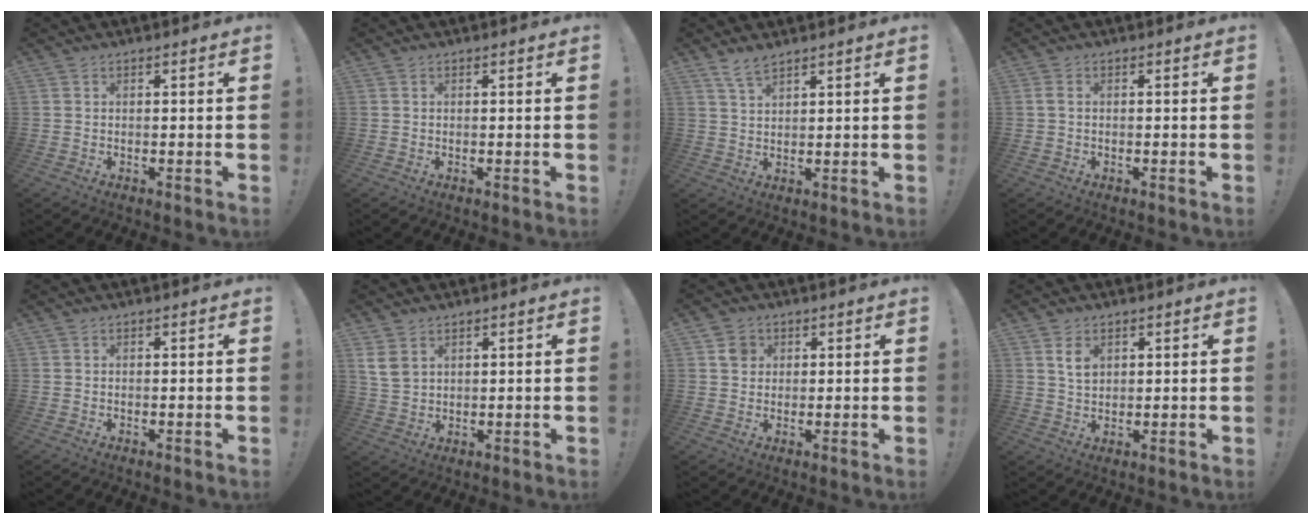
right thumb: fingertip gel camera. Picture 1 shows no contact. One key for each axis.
{"total": 0.0}
{"total": 4.5, "fx": 3.5, "fy": 1.2, "fz": 2.4, "tx": -0.049, "ty": -0.016, "tz": 0.064}
{"total": 1.1, "fx": 0.2, "fy": 0.5, "fz": 1.0, "tx": -0.019, "ty": 0.003, "tz": 0.003}
{"total": 0.0}
{"total": 5.7, "fx": 2.8, "fy": 3.7, "fz": 3.3, "tx": -0.068, "ty": -0.007, "tz": 0.057}
{"total": 3.7, "fx": 1.3, "fy": 3.3, "fz": 1.0, "tx": -0.007, "ty": 0.000, "tz": 0.023}
{"total": 4.6, "fx": 2.1, "fy": 2.8, "fz": 2.9, "tx": -0.042, "ty": -0.006, "tz": 0.037}